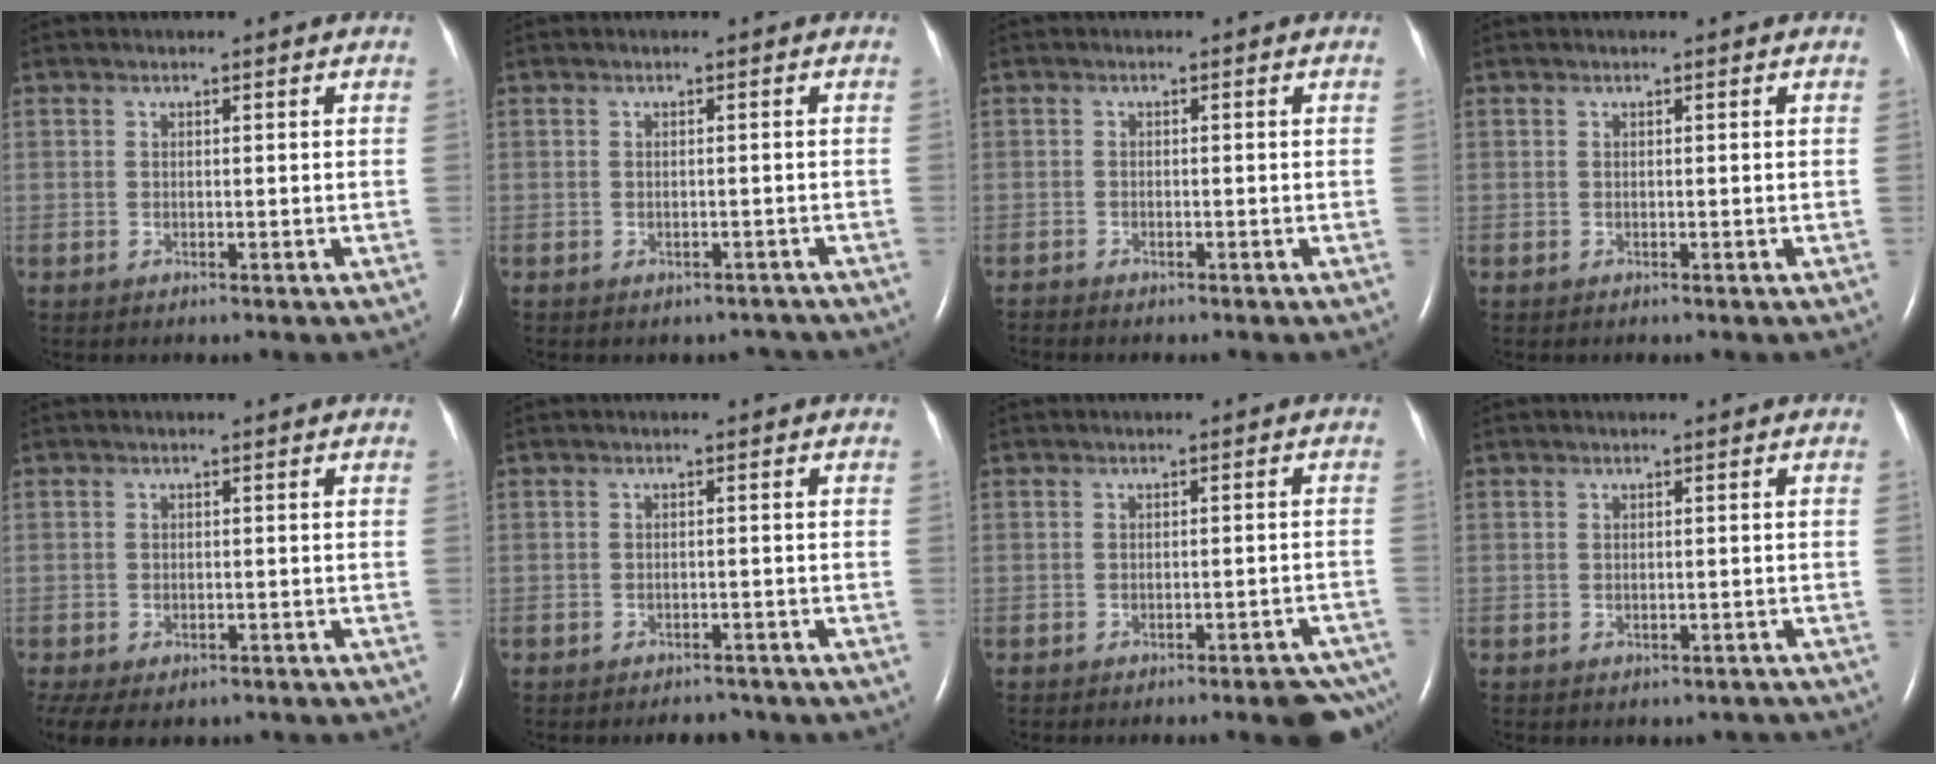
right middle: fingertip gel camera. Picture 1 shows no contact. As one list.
[{"total": 2.3, "force": [-2.0, 1.2, 0.1], "torque": [0.000, 0.004, -0.027]}, {"total": 1.7, "force": [-1.5, 0.4, 0.6], "torque": [-0.013, -0.003, -0.019]}, {"total": 0.0}, {"total": 9.9, "force": [-6.6, 5.5, 4.9], "torque": [-0.121, -0.012, -0.085]}, {"total": 2.7, "force": [-2.4, 1.1, 0.5], "torque": [-0.012, -0.002, -0.033]}, {"total": 6.8, "force": [-5.8, 1.2, 3.4], "torque": [-0.018, 0.001, -0.067]}, {"total": 1.8, "force": [-1.5, 0.9, 0.3], "torque": [-0.002, 0.000, -0.018]}]